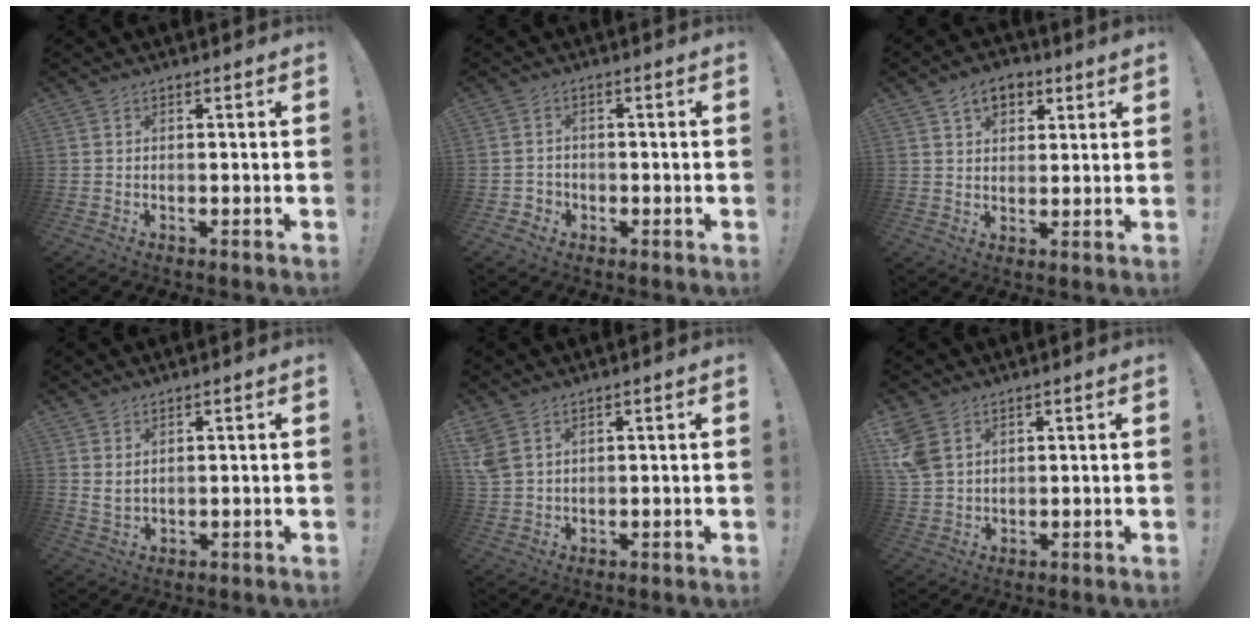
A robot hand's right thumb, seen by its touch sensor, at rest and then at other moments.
{"total": 2.6, "force": [-1.0, 2.3, 0.8], "torque": [-0.011, 0.004, -0.018]}
{"total": 7.1, "force": [3.9, 4.7, 3.6], "torque": [-0.049, -0.009, 0.070]}
{"total": 3.2, "force": [2.2, 1.4, 1.9], "torque": [-0.031, -0.010, 0.040]}
{"total": 5.2, "force": [3.0, 3.3, 2.7], "torque": [-0.060, -0.008, 0.062]}
{"total": 7.1, "force": [3.7, 4.8, 3.7], "torque": [-0.079, -0.011, 0.075]}